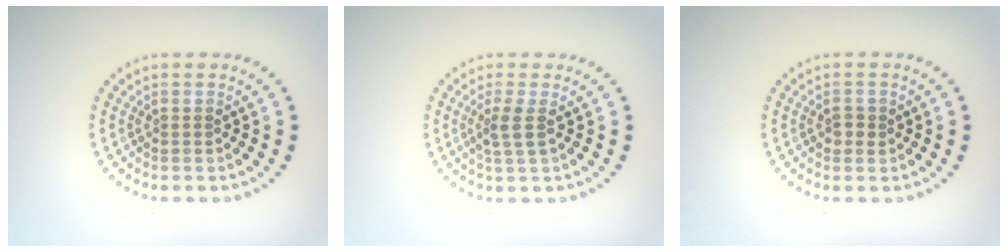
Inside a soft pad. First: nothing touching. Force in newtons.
{"total": 1.7, "press": 1.4, "slide": 1.1}
{"total": 1.2, "press": 1.2, "slide": 0.2}